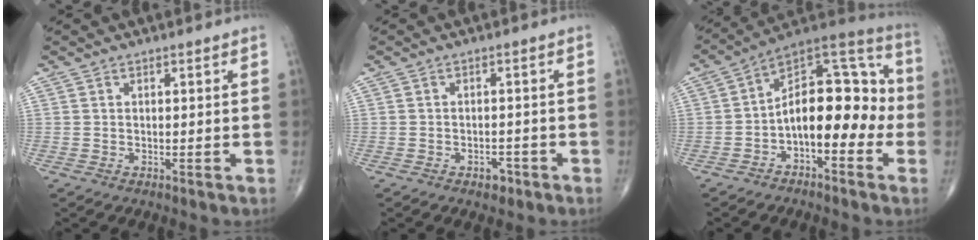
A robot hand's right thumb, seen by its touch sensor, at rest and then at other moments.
{"total": 2.3, "force": [-1.5, 1.4, 1.1], "torque": [-0.004, 0.008, -0.018]}
{"total": 16.2, "force": [-3.0, 8.7, 13.3], "torque": [-0.164, 0.068, -0.057]}